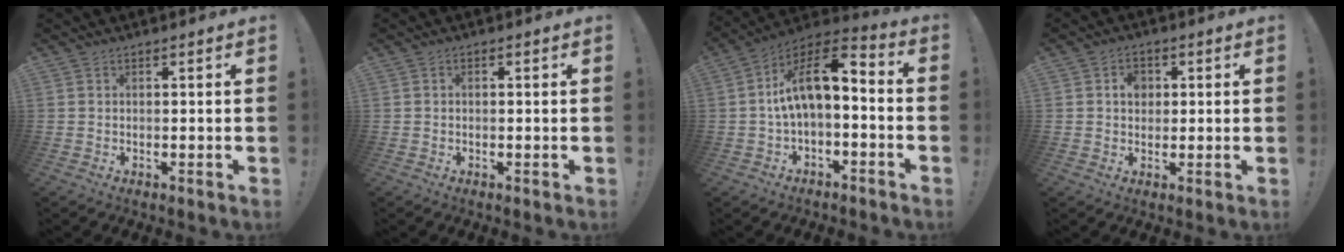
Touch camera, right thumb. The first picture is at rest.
{"total": 0.5, "force": [-0.3, 0.3, 0.3], "torque": [-0.006, 0.002, -0.006]}
{"total": 11.6, "force": [0.7, 5.1, 10.4], "torque": [-0.173, 0.010, 0.014]}
{"total": 4.4, "force": [0.8, 3.7, 2.3], "torque": [-0.031, 0.002, 0.011]}